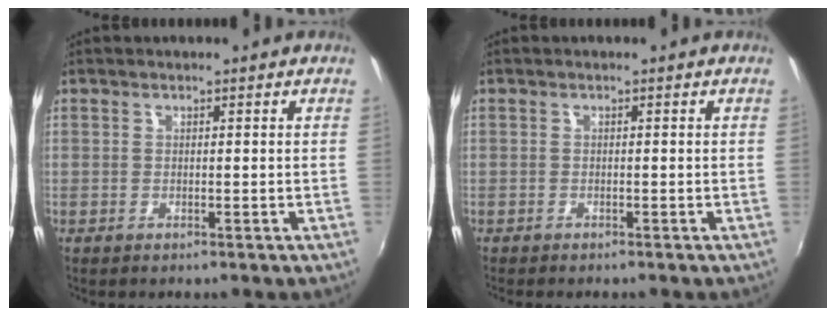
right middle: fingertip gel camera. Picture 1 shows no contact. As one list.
[{"total": 1.0, "force": [-0.9, 0.0, 0.3], "torque": [-0.008, -0.007, -0.016]}]